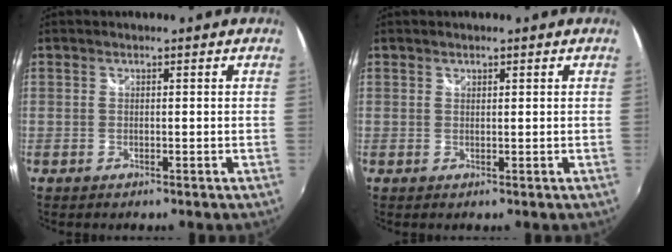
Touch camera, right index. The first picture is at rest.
{"total": 0.6, "force": [0.5, 0.3, 0.2], "torque": [-0.003, 0.001, 0.008]}